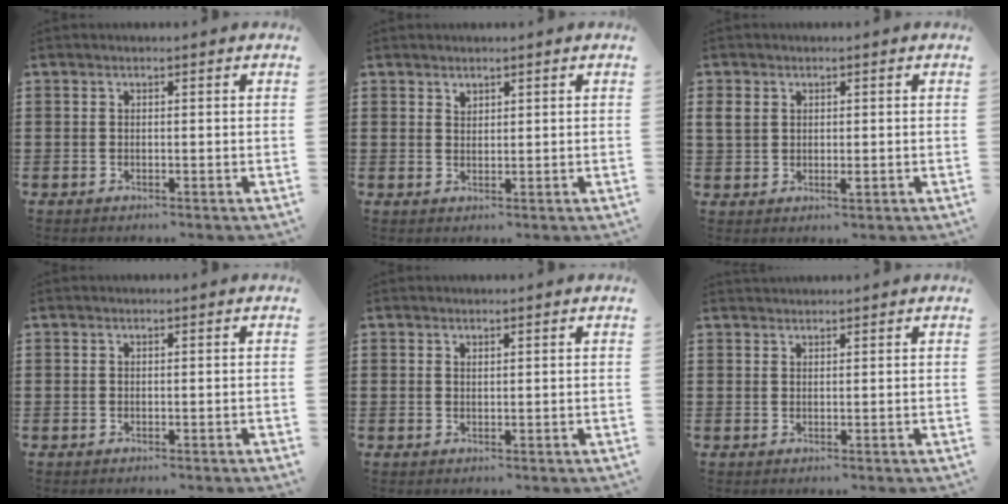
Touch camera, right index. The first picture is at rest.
{"total": 1.2, "force": [1.1, 0.5, 0.1], "torque": [-0.003, -0.001, 0.022]}
{"total": 2.5, "force": [0.6, 1.9, 1.6], "torque": [-0.042, 0.001, 0.010]}
{"total": 0.0}
{"total": 0.6, "force": [0.5, 0.2, 0.1], "torque": [-0.003, 0.001, 0.011]}
{"total": 0.9, "force": [0.8, 0.0, -0.2], "torque": [0.003, 0.001, 0.017]}